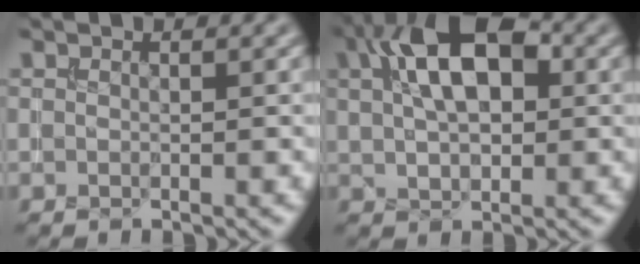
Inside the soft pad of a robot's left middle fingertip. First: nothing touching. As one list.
[{"total": 9.2, "force": [2.8, 5.0, 7.2], "torque": [-0.119, 0.029, 0.030]}]